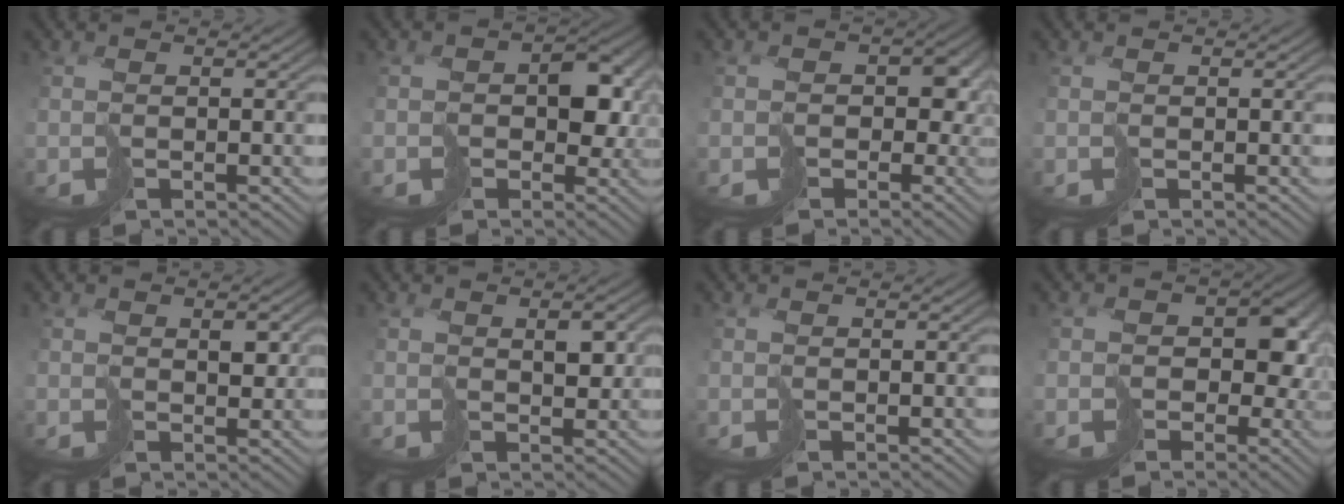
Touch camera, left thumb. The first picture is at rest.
{"total": 6.0, "force": [-0.2, 4.6, 3.8], "torque": [-0.047, -0.004, 0.002]}
{"total": 5.2, "force": [-0.9, 4.4, 2.6], "torque": [-0.025, -0.008, -0.013]}
{"total": 0.0}
{"total": 2.5, "force": [1.2, 1.6, 1.5], "torque": [-0.021, -0.001, 0.032]}
{"total": 2.9, "force": [1.3, 1.7, 2.0], "torque": [-0.030, -0.001, 0.031]}
{"total": 0.0}
{"total": 6.3, "force": [-0.7, 5.2, 3.4], "torque": [-0.038, -0.013, -0.013]}